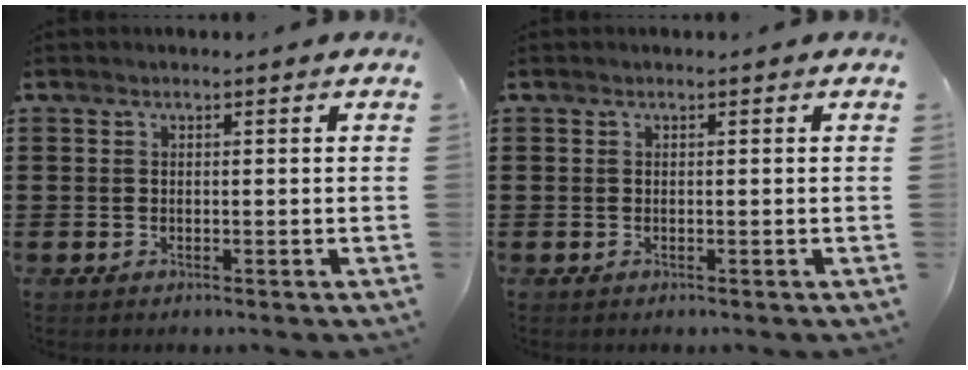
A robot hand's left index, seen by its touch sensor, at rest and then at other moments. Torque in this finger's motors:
{"motor_torque": [-0.05, -0.05, 0.00, 0.00]}